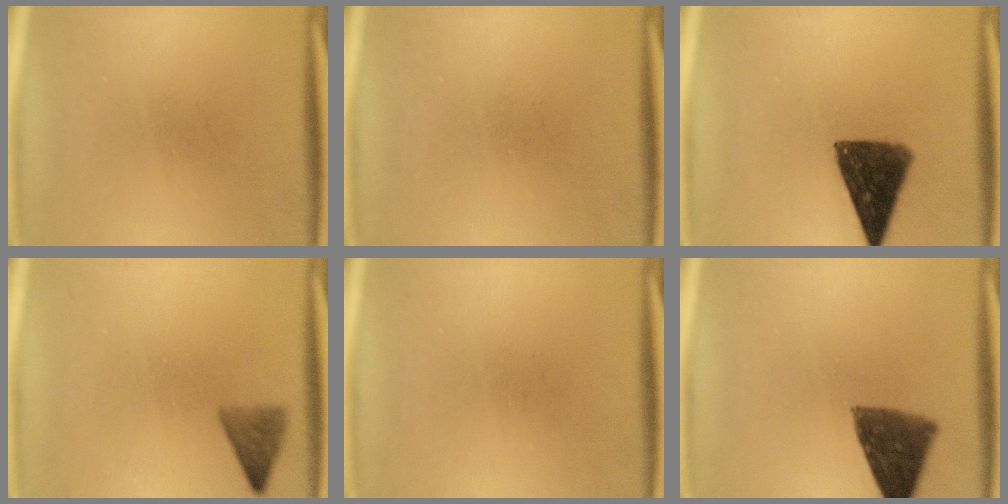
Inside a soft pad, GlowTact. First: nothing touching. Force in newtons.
{"total": 0.0}
{"total": 11.7}
{"total": 3.0}
{"total": 0.0}
{"total": 9.8}